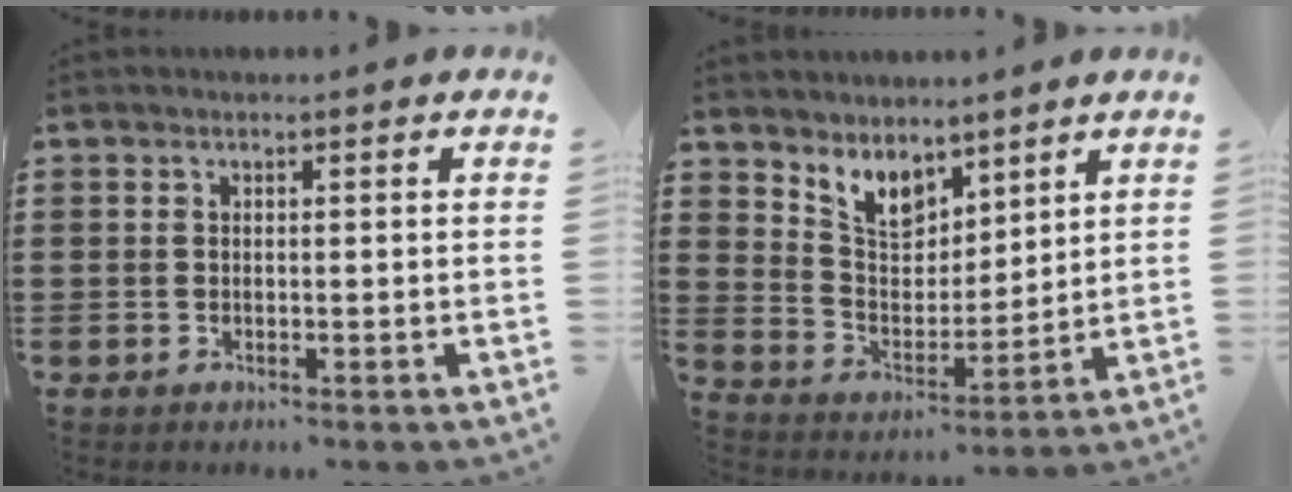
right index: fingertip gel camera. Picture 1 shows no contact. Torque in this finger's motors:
{"motor_torque": [0.89, 0.81, 0.16, 0.08]}